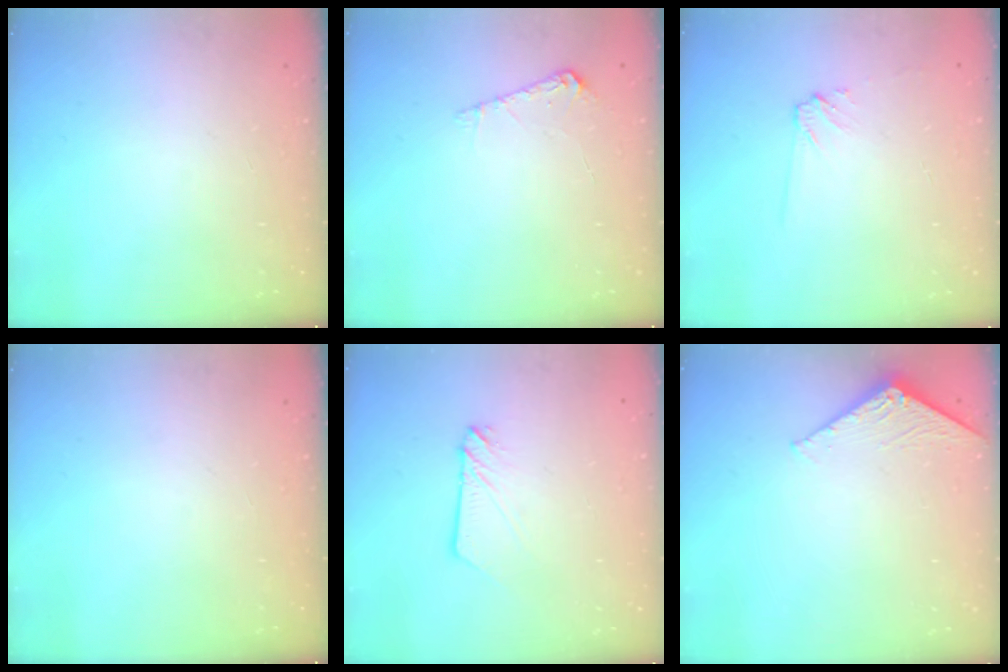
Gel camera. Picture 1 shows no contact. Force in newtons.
{"total": 5.7, "press": 5.7, "slide": 0.5}
{"total": 4.7, "press": 4.7, "slide": 0.6}
{"total": 0.0}
{"total": 3.3, "press": 3.3, "slide": 0.3}
{"total": 2.4, "press": 2.4, "slide": 0.2}